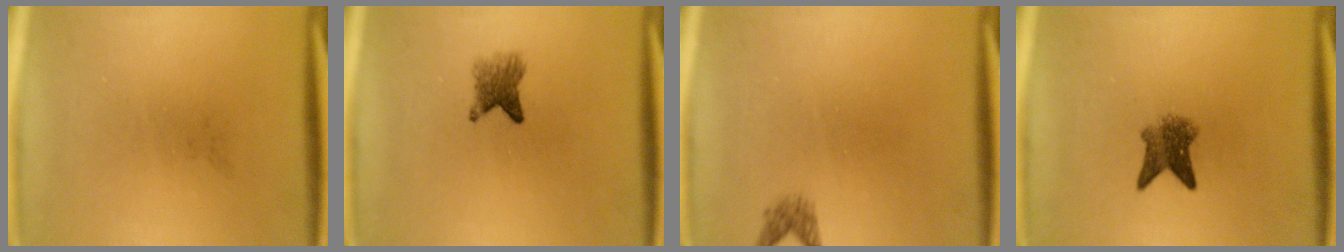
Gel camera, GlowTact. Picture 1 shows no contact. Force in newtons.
{"total": 3.1}
{"total": 1.3}
{"total": 3.9}